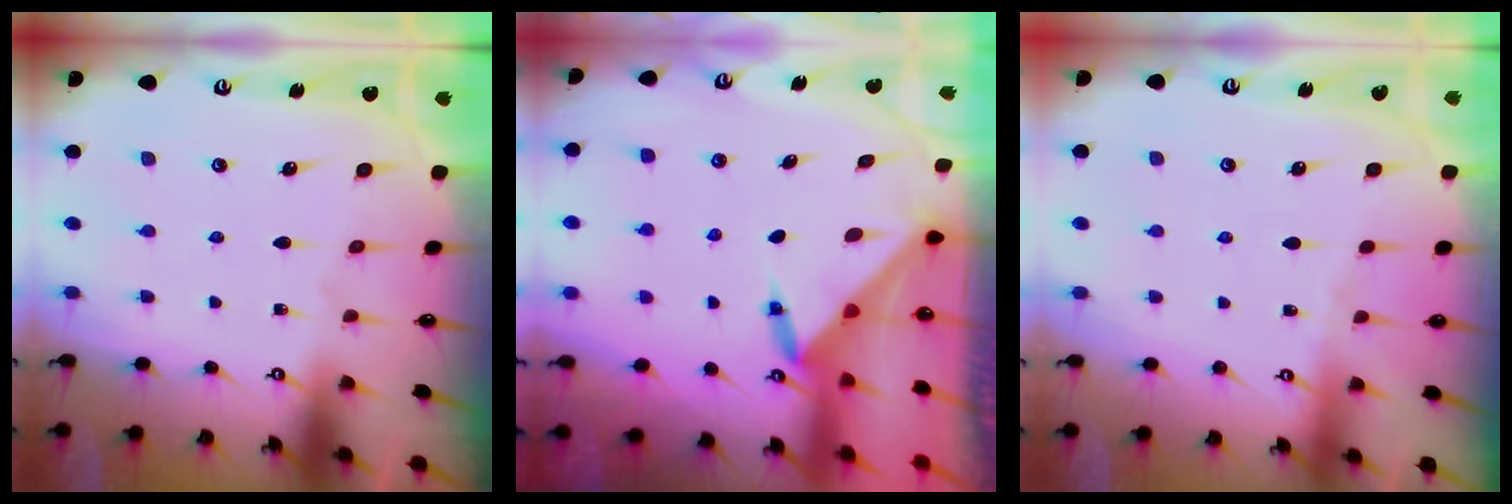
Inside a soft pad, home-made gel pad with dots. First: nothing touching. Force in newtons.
{"total": 3.6, "press": 3.5, "slide": 0.3}
{"total": 0.7, "press": 0.6, "slide": 0.3}